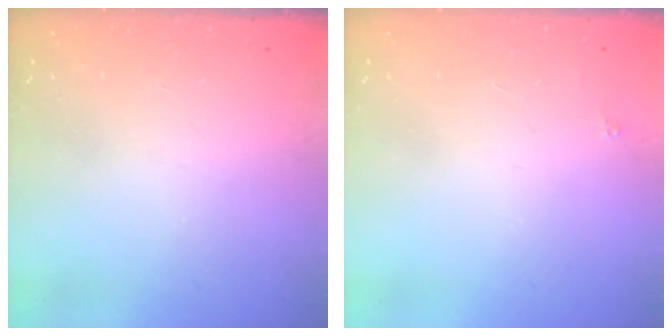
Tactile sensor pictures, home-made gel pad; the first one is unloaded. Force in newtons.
{"total": 1.8, "press": 1.7, "slide": 0.1}